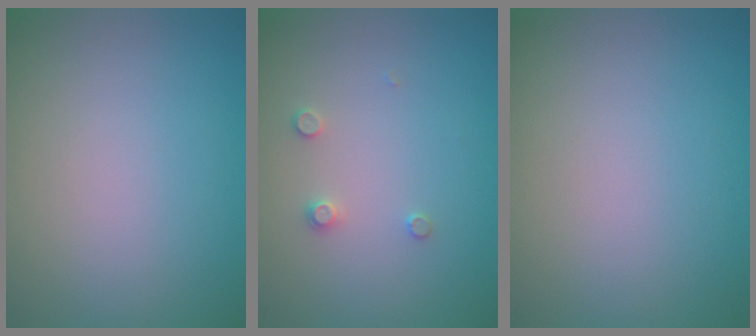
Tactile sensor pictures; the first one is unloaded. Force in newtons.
{"total": 1.0, "press": 1.0, "slide": 0.2}
{"total": 0.0}